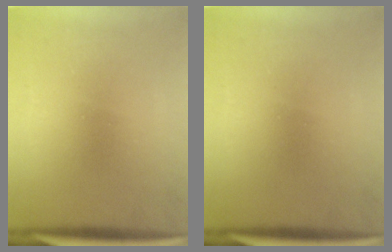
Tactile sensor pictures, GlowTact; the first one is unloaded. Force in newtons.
{"total": 0.0}